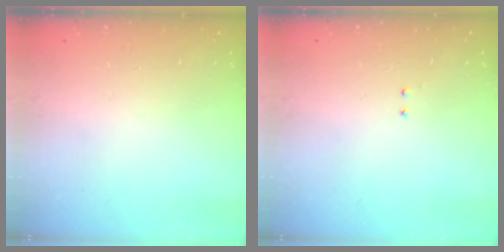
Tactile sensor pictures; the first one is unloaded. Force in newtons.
{"total": 2.0, "press": 2.0, "slide": 0.4}